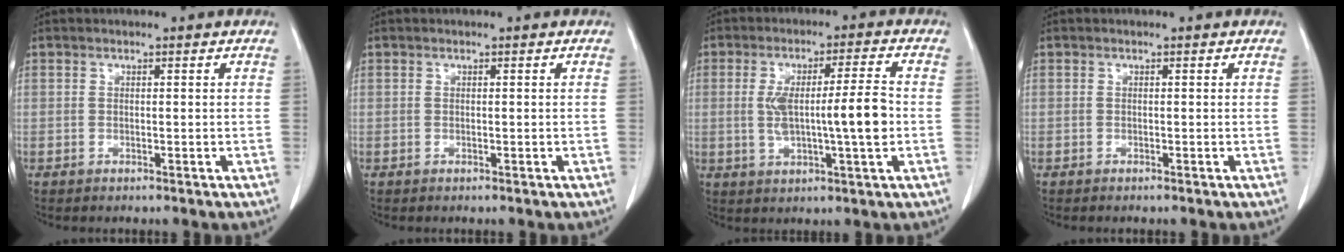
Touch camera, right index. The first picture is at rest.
{"total": 0.0}
{"total": 9.7, "force": [-0.5, 0.7, 9.6], "torque": [-0.168, 0.009, -0.008]}
{"total": 0.0}